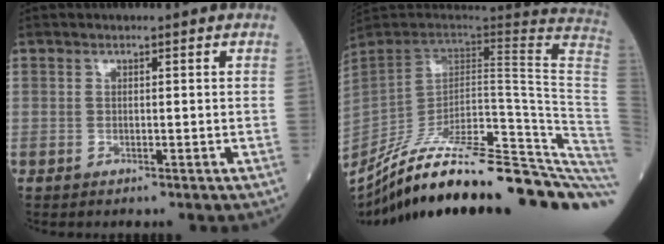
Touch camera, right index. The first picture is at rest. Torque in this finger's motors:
{"motor_torque": [-1.21, -0.92, -0.51, 0.01]}